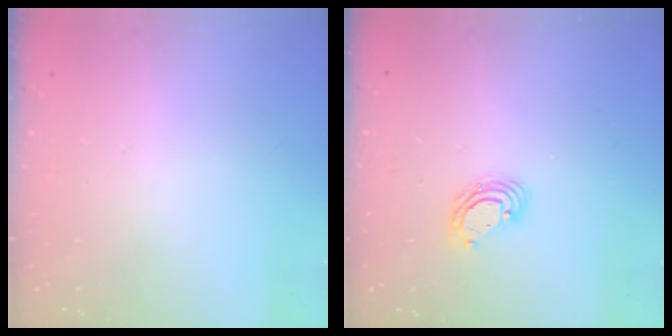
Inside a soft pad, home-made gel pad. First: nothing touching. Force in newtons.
{"total": 5.6, "press": 5.6, "slide": 0.4}